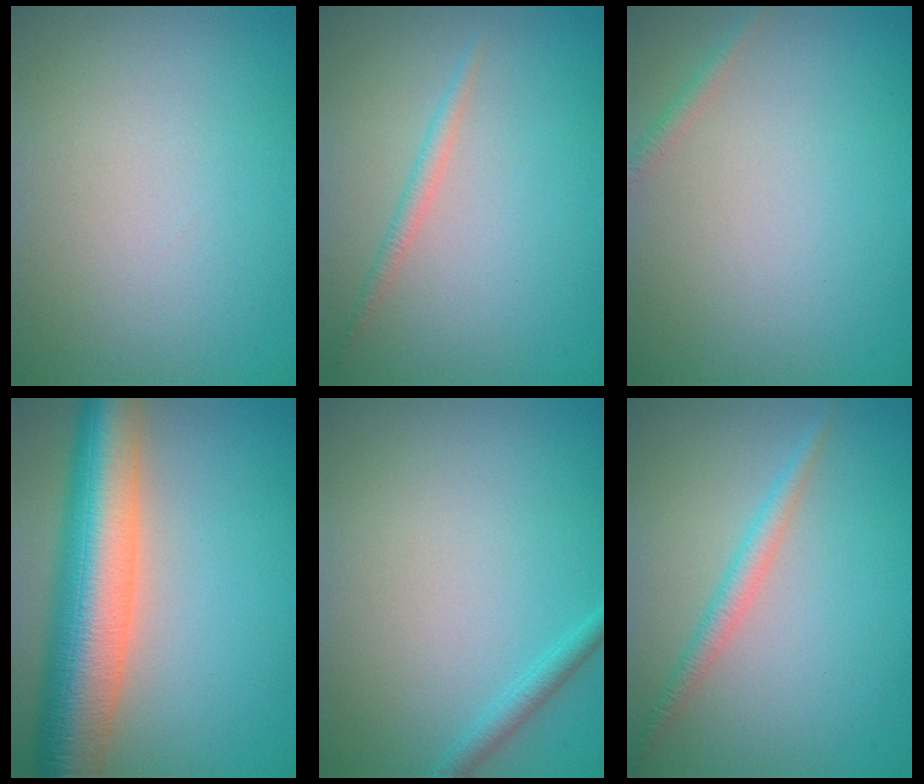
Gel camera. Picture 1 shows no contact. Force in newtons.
{"total": 1.2, "press": 1.2, "slide": 0.1}
{"total": 0.9, "press": 0.9, "slide": 0.0}
{"total": 10.9, "press": 10.9, "slide": 0.7}
{"total": 1.3, "press": 1.3, "slide": 0.1}
{"total": 1.9, "press": 1.9, "slide": 0.1}